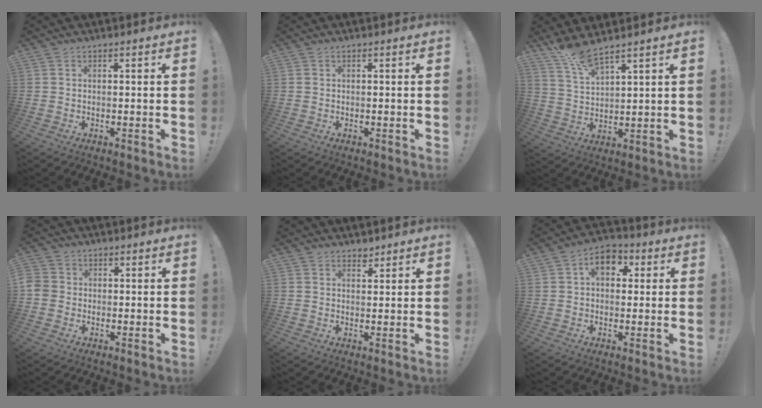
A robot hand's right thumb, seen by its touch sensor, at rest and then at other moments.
{"total": 0.0}
{"total": 7.4, "force": [6.5, 0.6, 3.5], "torque": [-0.077, -0.040, 0.118]}
{"total": 3.8, "force": [-0.9, 3.5, 1.2], "torque": [-0.025, 0.010, -0.017]}
{"total": 2.3, "force": [1.9, 1.2, 0.4], "torque": [0.008, -0.014, 0.031]}
{"total": 8.1, "force": [2.1, 5.8, 5.2], "torque": [-0.070, 0.003, 0.037]}